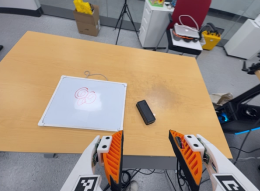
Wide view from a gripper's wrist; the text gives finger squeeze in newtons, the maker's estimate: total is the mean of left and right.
{"total": 0.0}